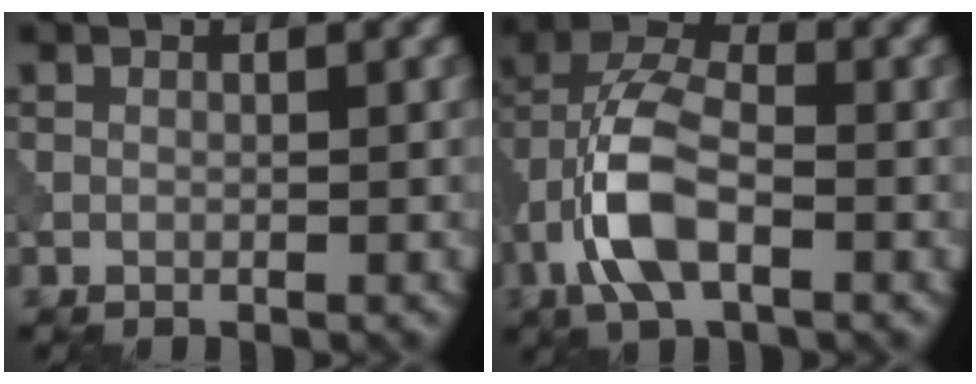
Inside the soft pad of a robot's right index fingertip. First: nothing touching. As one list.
[{"total": 7.0, "force": [-2.3, 3.5, 5.6], "torque": [-0.118, 0.013, -0.051]}]